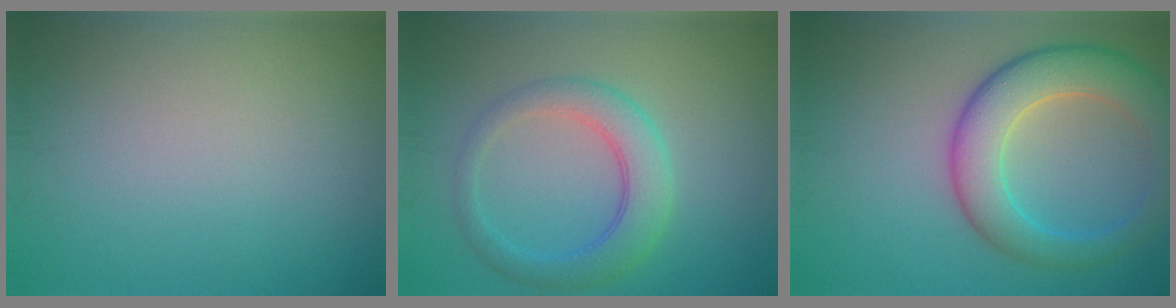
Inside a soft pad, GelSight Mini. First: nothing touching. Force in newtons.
{"total": 4.3, "press": 4.3, "slide": 0.1}
{"total": 7.0, "press": 7.0, "slide": 0.2}